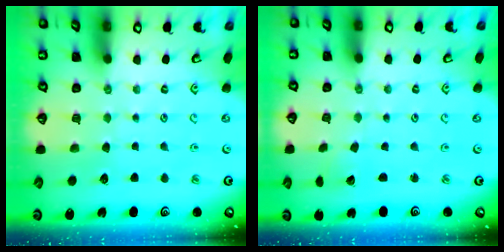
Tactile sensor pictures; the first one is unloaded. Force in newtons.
{"total": 1.9, "press": 1.9, "slide": 0.1}